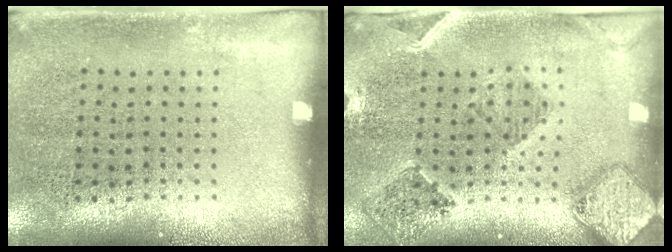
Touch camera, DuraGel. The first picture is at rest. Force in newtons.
{"total": 1.5, "press": 1.5, "slide": 0.2}